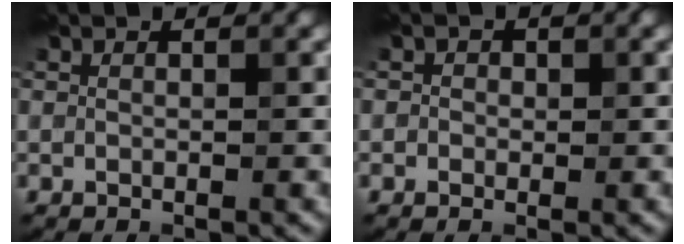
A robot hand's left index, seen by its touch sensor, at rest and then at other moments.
{"total": 1.0, "force": [-0.1, 1.0, 0.1], "torque": [0.008, -0.005, -0.006]}